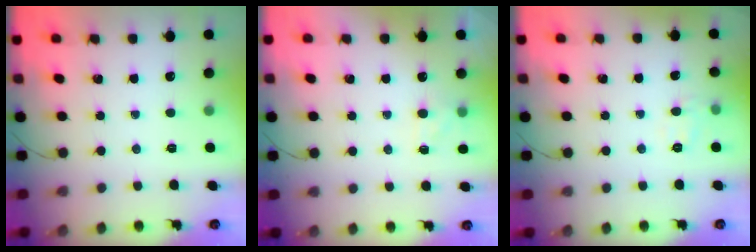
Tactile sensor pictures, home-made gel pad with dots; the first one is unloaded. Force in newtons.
{"total": 5.1, "press": 4.9, "slide": 1.5}
{"total": 6.7, "press": 6.7, "slide": 1.0}